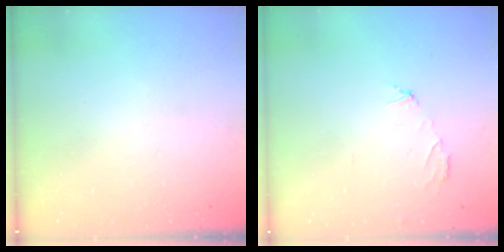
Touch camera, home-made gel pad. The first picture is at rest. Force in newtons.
{"total": 2.1, "press": 2.1, "slide": 0.1}